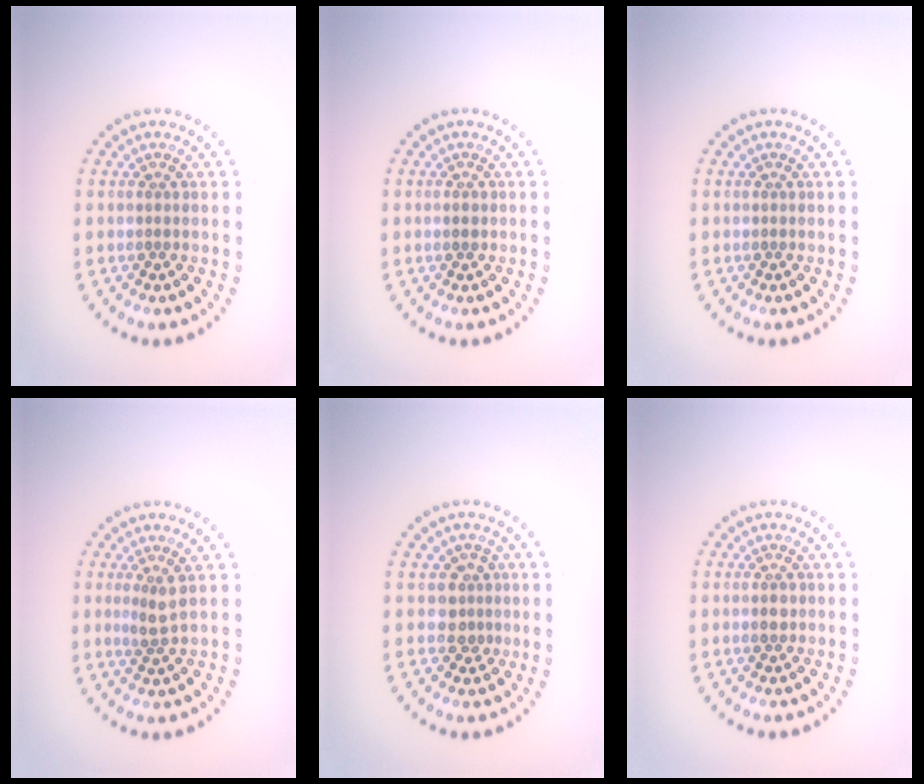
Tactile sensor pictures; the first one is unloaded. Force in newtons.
{"total": 0.8, "press": 0.8, "slide": 0.1}
{"total": 0.0}
{"total": 1.7, "press": 1.4, "slide": 1.0}
{"total": 2.0, "press": 1.7, "slide": 1.2}
{"total": 1.1, "press": 1.1, "slide": 0.2}